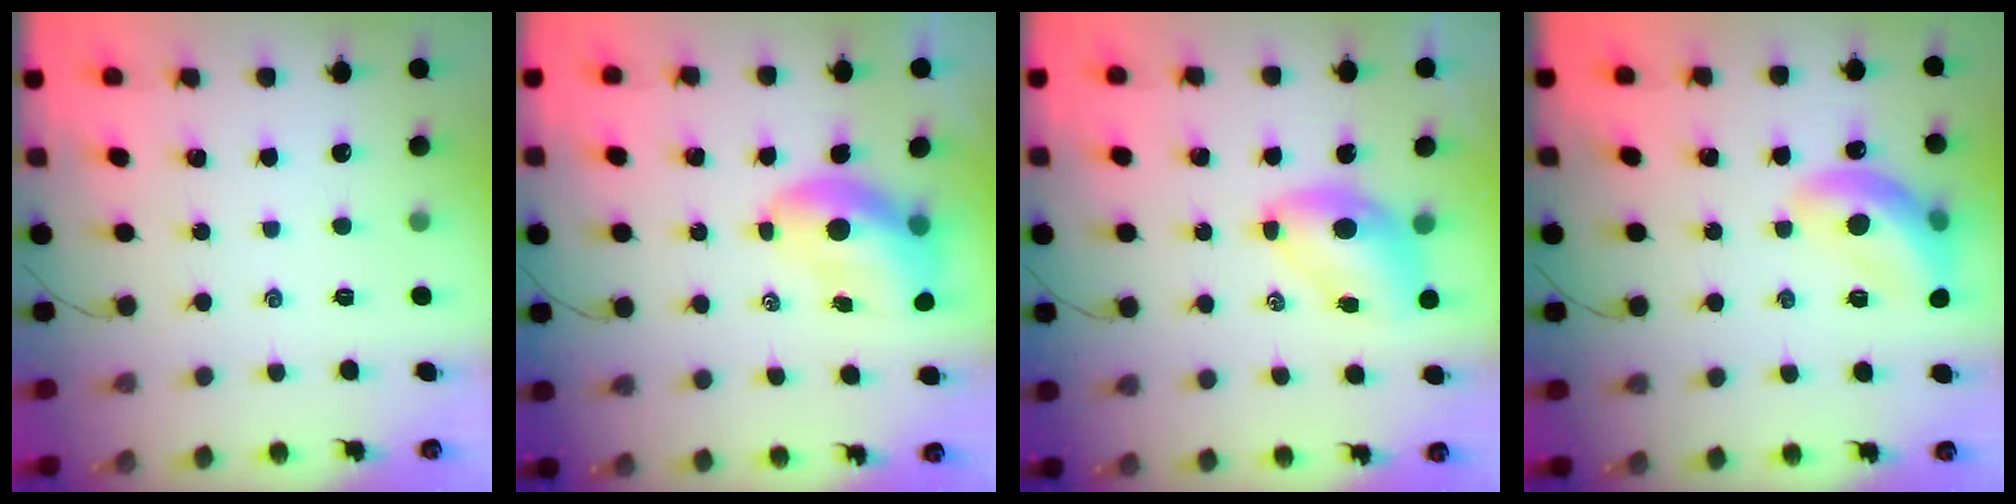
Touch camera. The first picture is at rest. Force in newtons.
{"total": 7.8, "press": 7.7, "slide": 1.6}
{"total": 7.0, "press": 6.9, "slide": 1.2}
{"total": 13.9, "press": 13.7, "slide": 2.0}